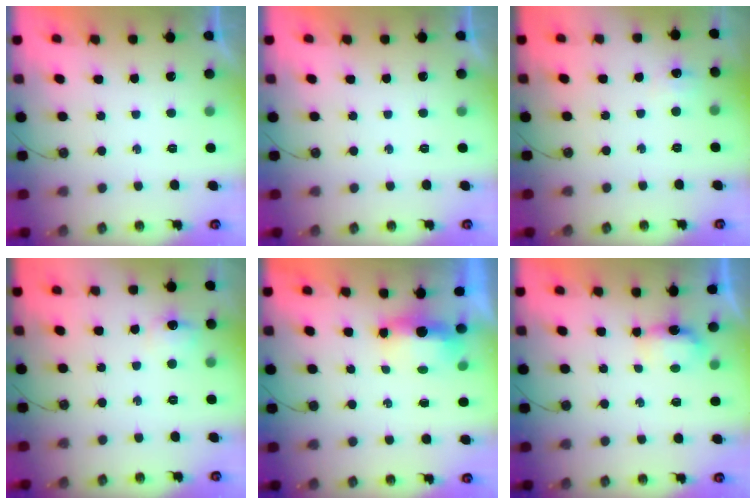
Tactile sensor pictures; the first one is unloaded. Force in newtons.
{"total": 0.0}
{"total": 4.3, "press": 4.2, "slide": 0.6}
{"total": 7.3, "press": 7.2, "slide": 1.0}
{"total": 11.6, "press": 6.5, "slide": 9.7}
{"total": 4.2, "press": 3.9, "slide": 1.4}